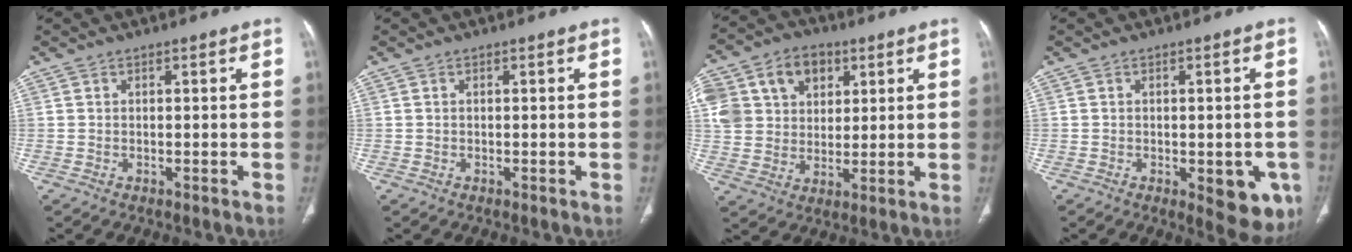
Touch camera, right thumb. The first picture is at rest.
{"total": 0.0}
{"total": 21.2, "force": [7.6, 16.4, 11.1], "torque": [-0.240, 0.040, 0.148]}
{"total": 9.0, "force": [-2.9, 4.1, 7.4], "torque": [-0.062, -0.007, -0.026]}